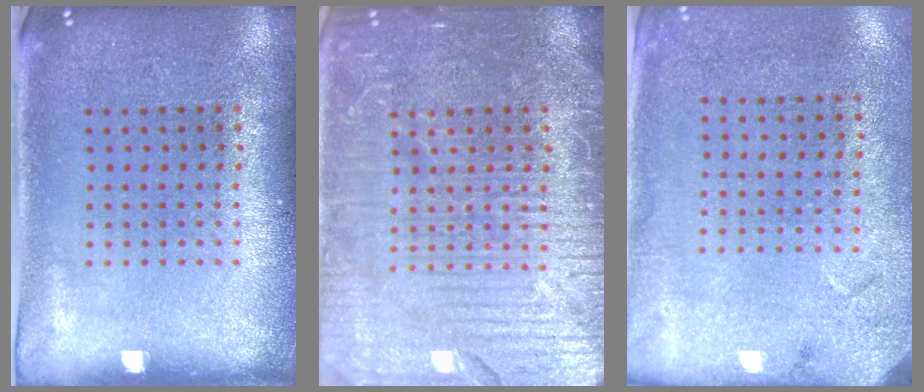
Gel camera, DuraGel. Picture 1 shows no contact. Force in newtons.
{"total": 7.2, "press": 7.2, "slide": 0.9}
{"total": 2.7, "press": 2.2, "slide": 1.6}